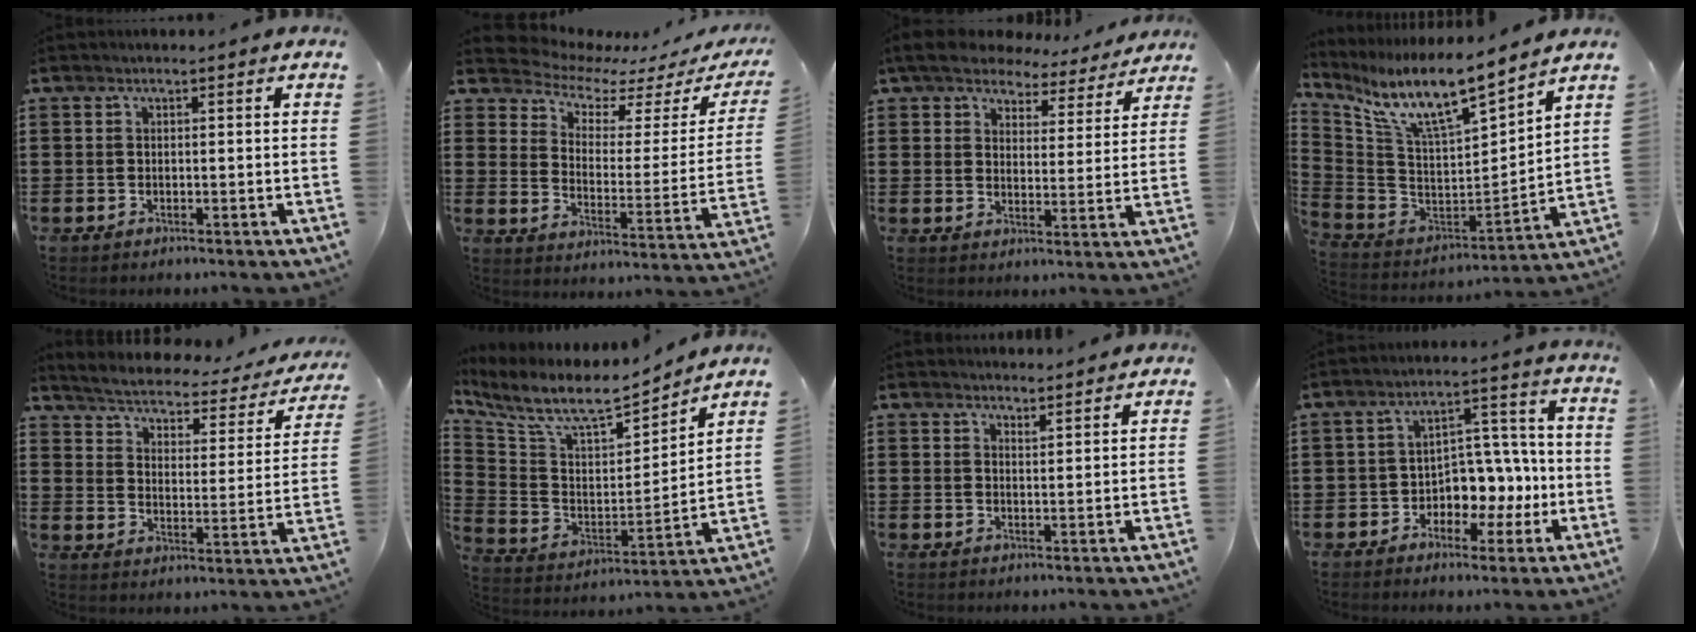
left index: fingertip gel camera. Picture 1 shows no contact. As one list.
[{"total": 5.4, "force": [5.1, 1.4, 1.2], "torque": [-0.059, -0.041, 0.084]}, {"total": 6.6, "force": [6.1, 2.1, 1.5], "torque": [-0.055, -0.029, 0.107]}, {"total": 10.7, "force": [8.3, 1.4, 6.7], "torque": [-0.153, -0.064, 0.137]}, {"total": 2.3, "force": [2.1, 0.3, 0.7], "torque": [-0.031, -0.025, 0.024]}, {"total": 8.3, "force": [7.3, 2.0, 3.4], "torque": [-0.103, -0.051, 0.124]}, {"total": 2.2, "force": [2.2, 0.2, 0.2], "torque": [-0.008, -0.002, 0.043]}, {"total": 6.7, "force": [-1.3, 5.4, 3.7], "torque": [-0.073, 0.009, -0.023]}]